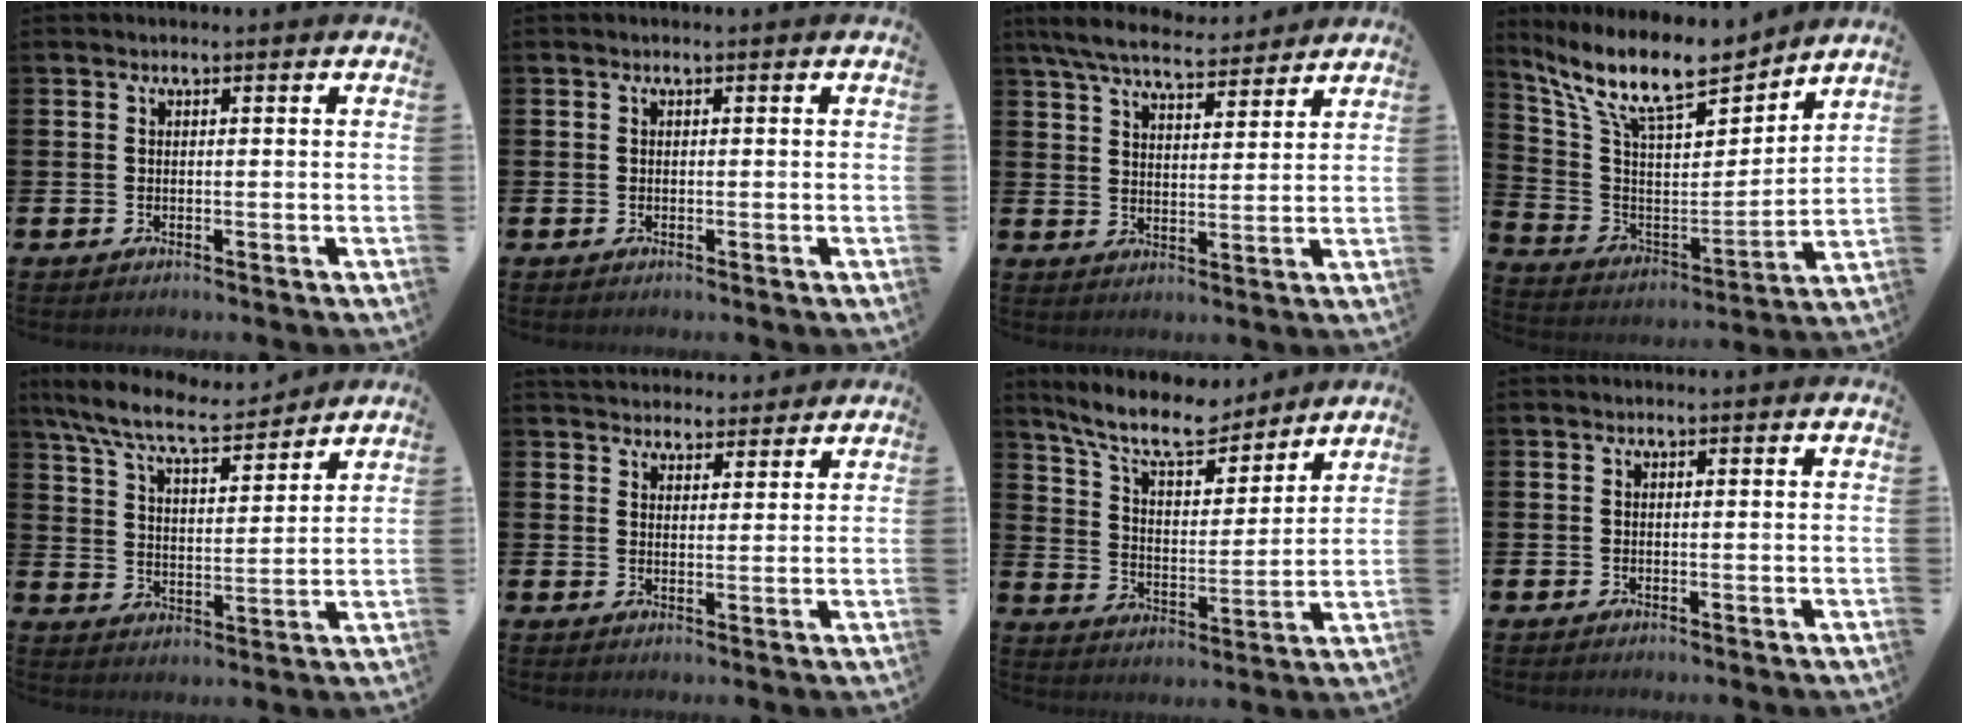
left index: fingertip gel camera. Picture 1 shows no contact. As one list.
[{"total": 0.0}, {"total": 7.1, "force": [6.5, 1.4, 2.2], "torque": [-0.058, -0.033, 0.115]}, {"total": 13.0, "force": [11.0, 3.2, 6.0], "torque": [-0.158, -0.069, 0.194]}, {"total": 8.8, "force": [8.0, 1.3, 3.5], "torque": [-0.102, -0.043, 0.141]}, {"total": 3.8, "force": [3.7, 1.0, -0.1], "torque": [0.004, -0.020, 0.066]}, {"total": 10.1, "force": [8.9, 2.7, 3.9], "torque": [-0.095, -0.055, 0.155]}, {"total": 0.0}]